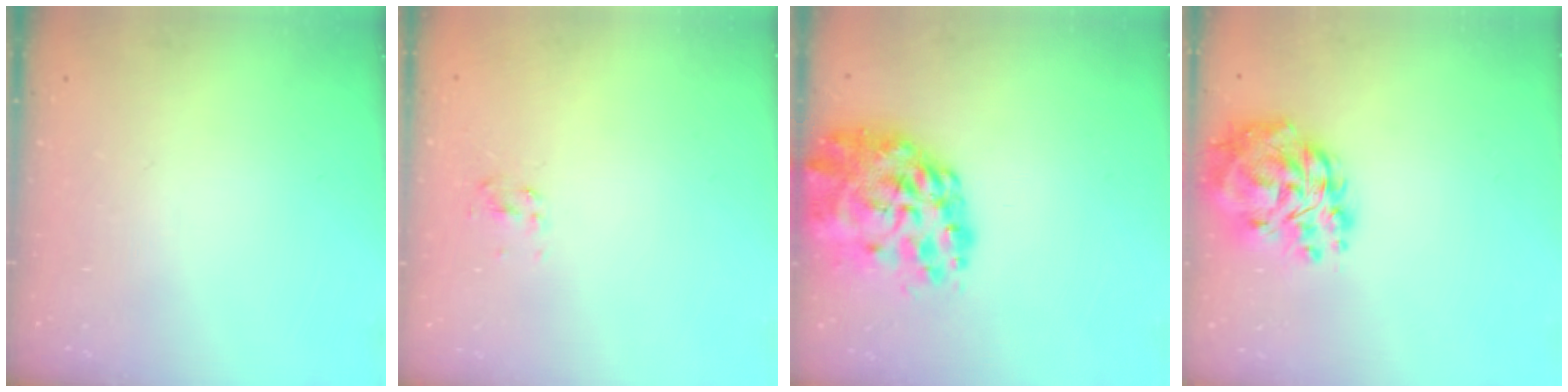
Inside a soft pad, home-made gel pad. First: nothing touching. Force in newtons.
{"total": 2.6, "press": 2.4, "slide": 0.8}
{"total": 18.9, "press": 17.8, "slide": 6.5}
{"total": 17.0, "press": 16.2, "slide": 5.2}